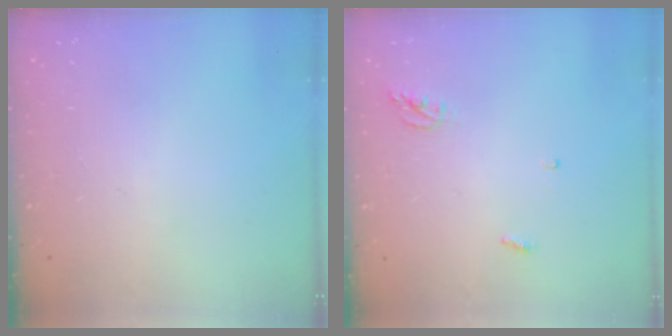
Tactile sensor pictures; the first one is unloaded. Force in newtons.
{"total": 3.8, "press": 3.8, "slide": 0.4}